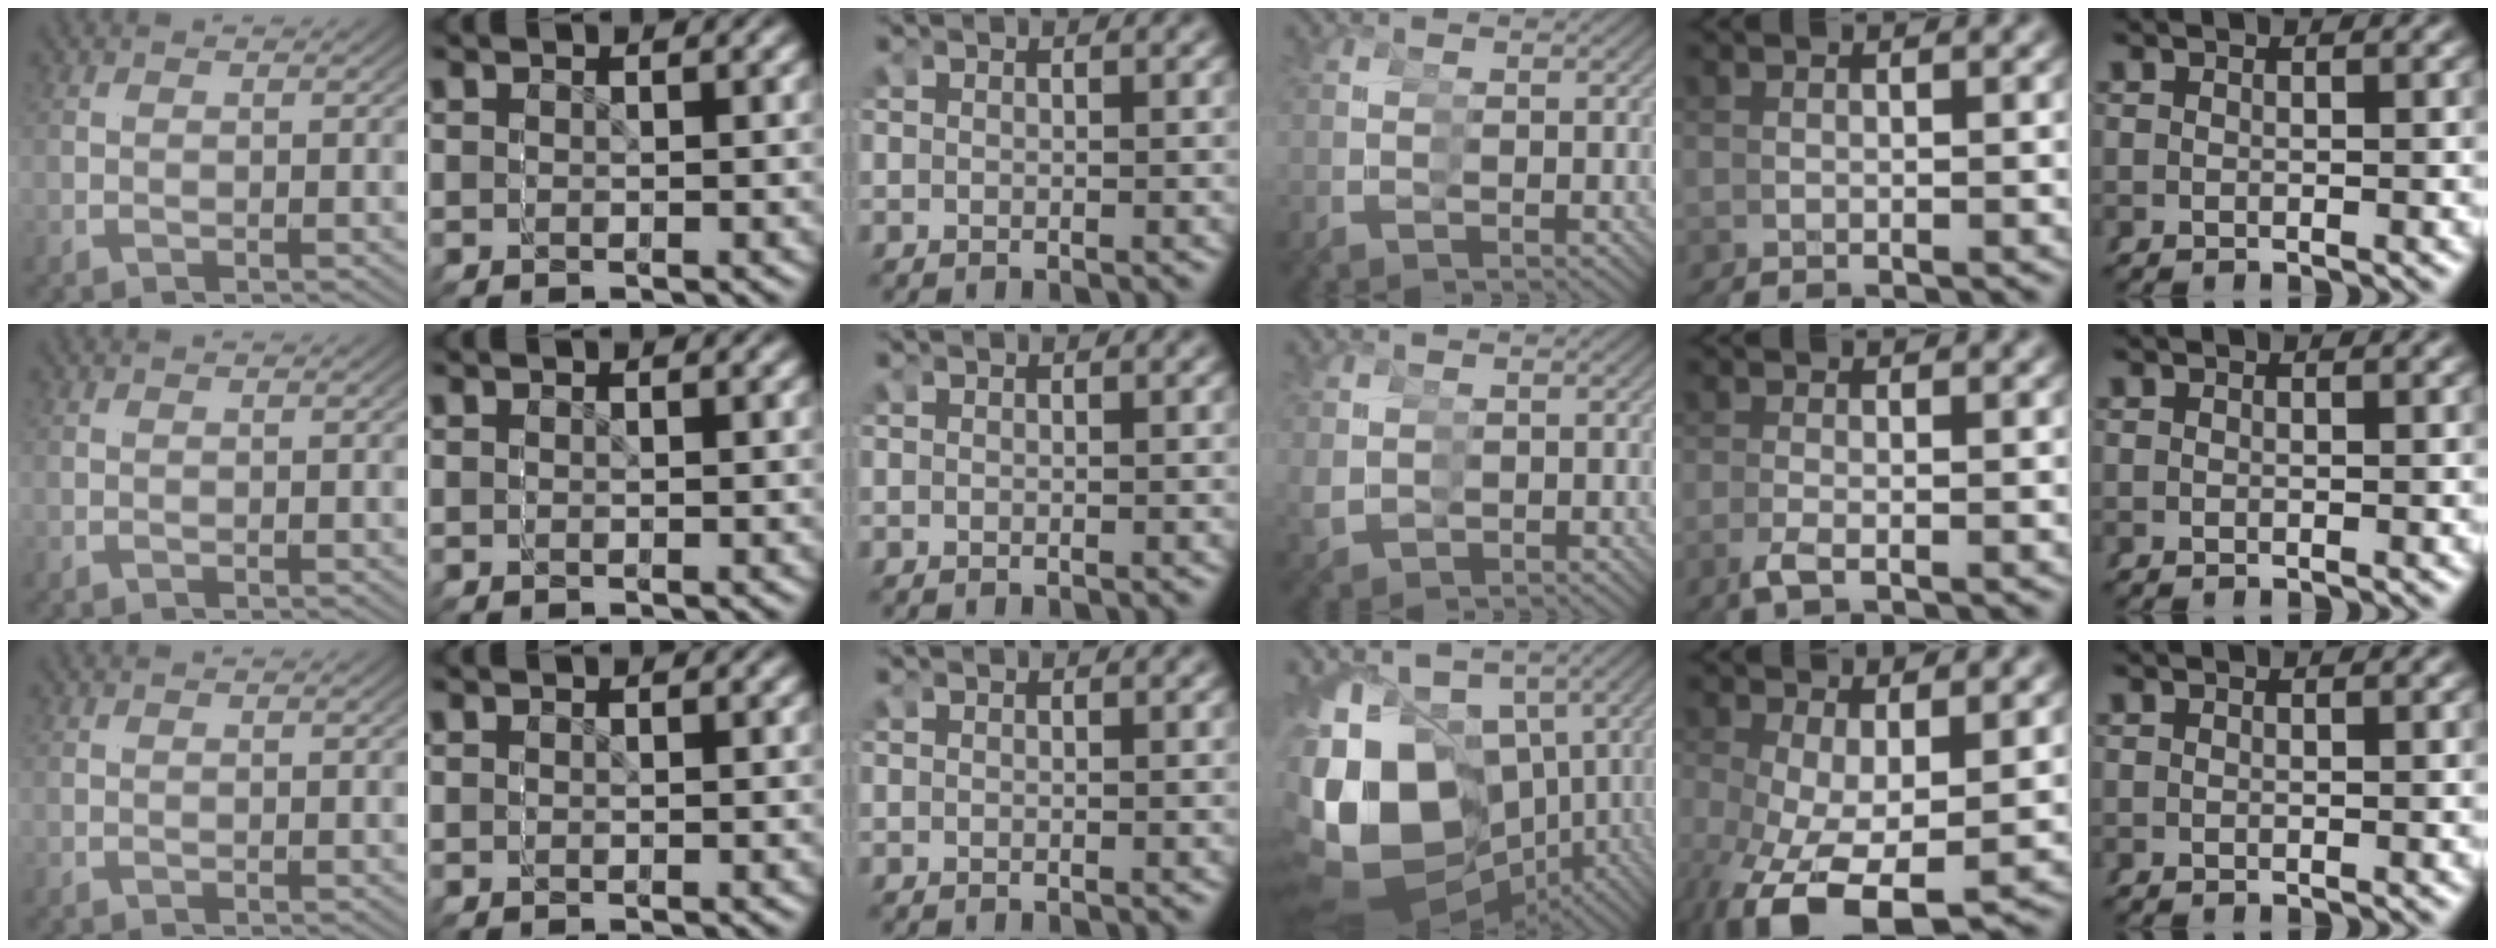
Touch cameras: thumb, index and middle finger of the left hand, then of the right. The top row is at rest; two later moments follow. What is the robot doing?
{"motion": "grasp_and_lifting", "object": "straw"}